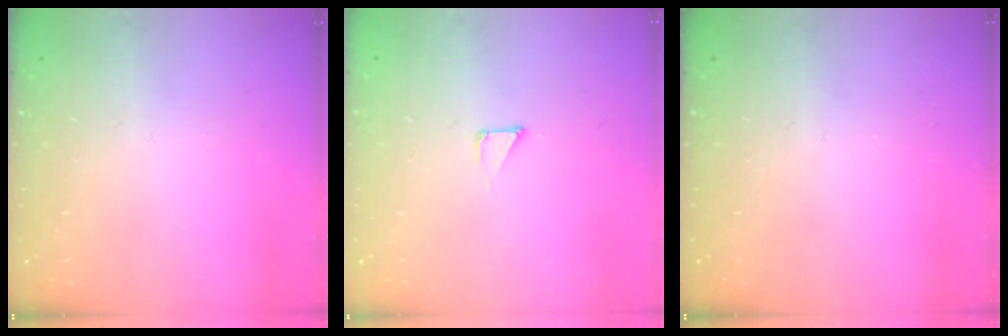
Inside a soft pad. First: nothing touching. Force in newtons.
{"total": 1.7, "press": 1.7, "slide": 0.0}
{"total": 0.0}